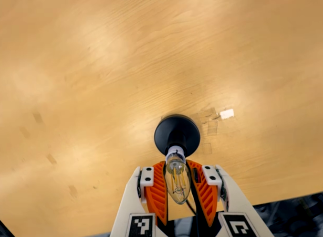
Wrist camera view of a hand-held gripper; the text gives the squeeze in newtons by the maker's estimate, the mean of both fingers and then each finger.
{"total": 16.4, "left": 14.2, "right": 18.6}